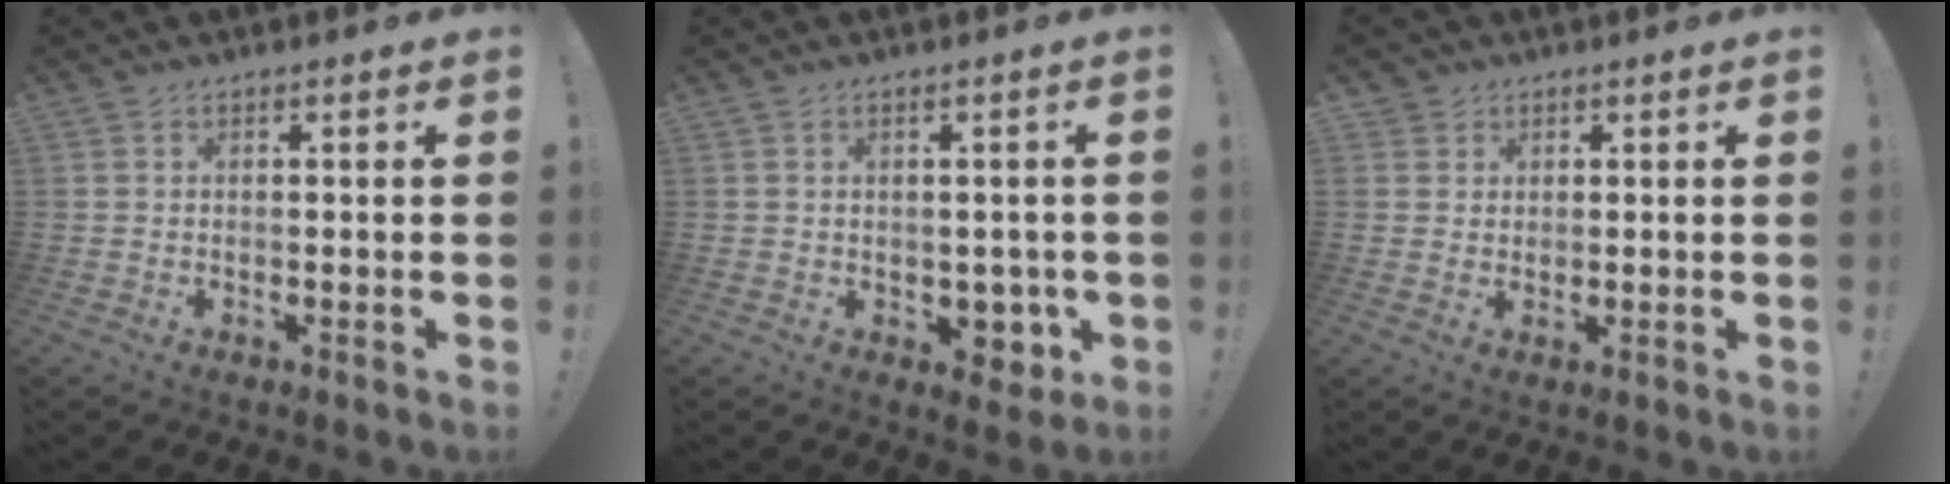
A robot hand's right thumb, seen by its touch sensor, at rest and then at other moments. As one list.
[{"total": 5.8, "force": [-0.8, 4.7, 3.3], "torque": [-0.019, 0.003, -0.006]}, {"total": 2.5, "force": [1.7, 1.9, 0.2], "torque": [-0.001, -0.008, 0.031]}]